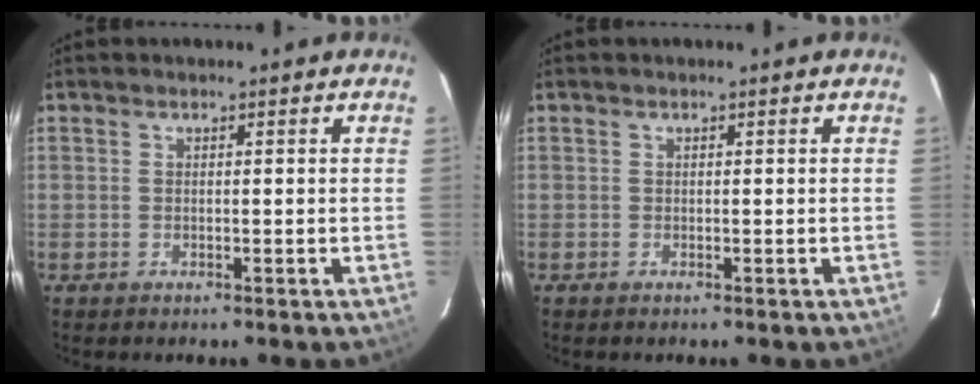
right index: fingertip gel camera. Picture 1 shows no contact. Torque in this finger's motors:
{"motor_torque": [0.00, 0.03, 0.04, -0.01]}